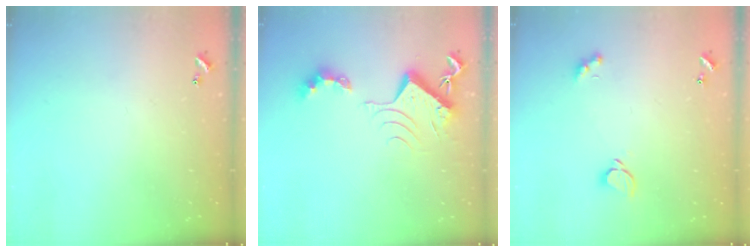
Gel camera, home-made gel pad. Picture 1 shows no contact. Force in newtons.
{"total": 8.8, "press": 8.8, "slide": 1.0}
{"total": 1.9, "press": 1.8, "slide": 0.5}